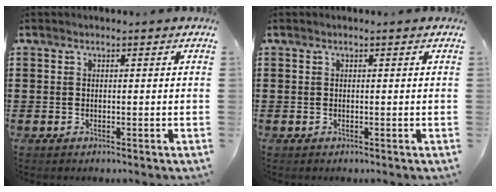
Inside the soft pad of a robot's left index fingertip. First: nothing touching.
{"total": 0.0}